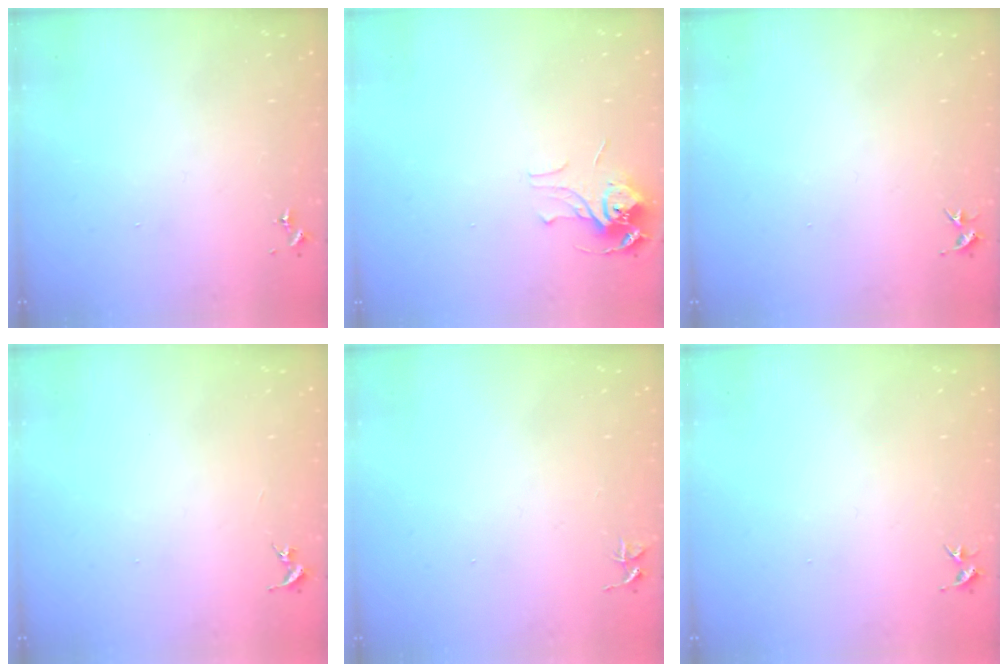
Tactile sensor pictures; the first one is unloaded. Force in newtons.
{"total": 7.8, "press": 7.7, "slide": 0.7}
{"total": 3.3, "press": 3.3, "slide": 0.4}
{"total": 0.0}
{"total": 3.7, "press": 3.7, "slide": 0.3}
{"total": 3.3, "press": 3.3, "slide": 0.4}